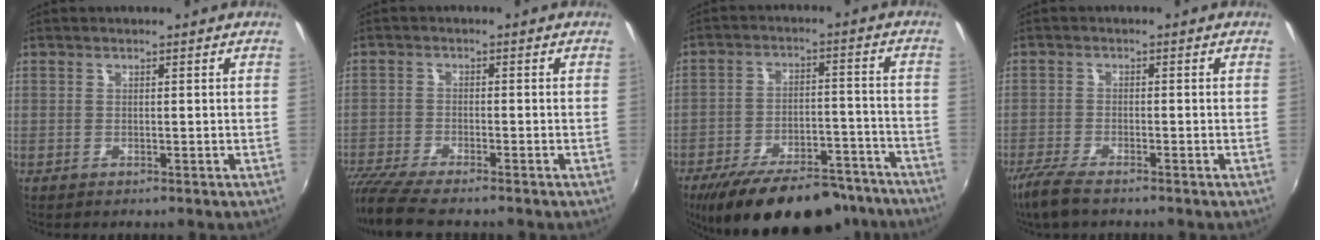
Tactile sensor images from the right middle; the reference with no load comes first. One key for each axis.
{"total": 8.4, "fx": -7.4, "fy": 0.5, "fz": 4.0, "tx": -0.101, "ty": -0.036, "tz": -0.136}
{"total": 23.4, "fx": -19.2, "fy": 8.0, "fz": 10.7, "tx": -0.189, "ty": -0.001, "tz": -0.258}
{"total": 5.7, "fx": -4.5, "fy": 0.9, "fz": 3.4, "tx": -0.094, "ty": -0.019, "tz": -0.090}